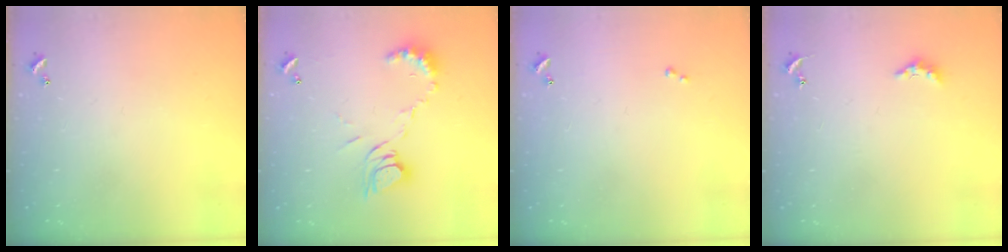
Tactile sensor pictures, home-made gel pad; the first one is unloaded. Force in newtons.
{"total": 8.8, "press": 8.8, "slide": 1.0}
{"total": 0.0}
{"total": 3.2, "press": 3.2, "slide": 0.5}